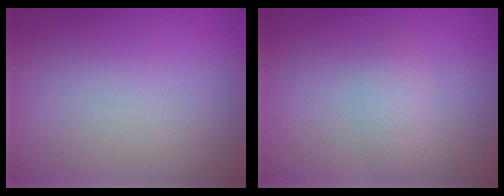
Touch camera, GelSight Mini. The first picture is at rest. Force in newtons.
{"total": 1.9, "press": 1.9, "slide": 0.0}